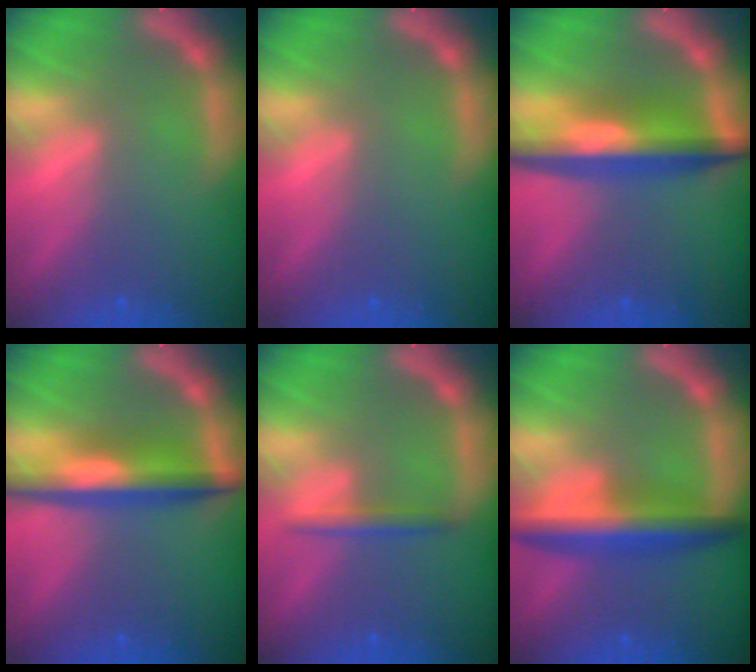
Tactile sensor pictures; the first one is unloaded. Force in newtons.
{"total": 0.0}
{"total": 7.5}
{"total": 6.0}
{"total": 1.9}
{"total": 6.0}